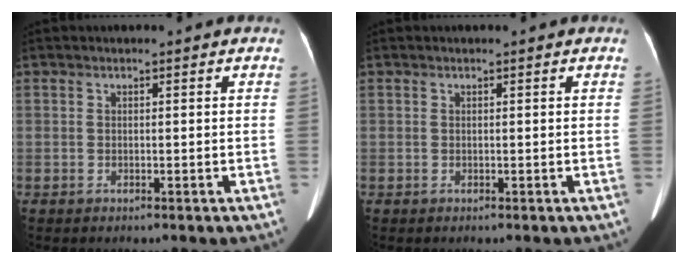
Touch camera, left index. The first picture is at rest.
{"total": 0.0}